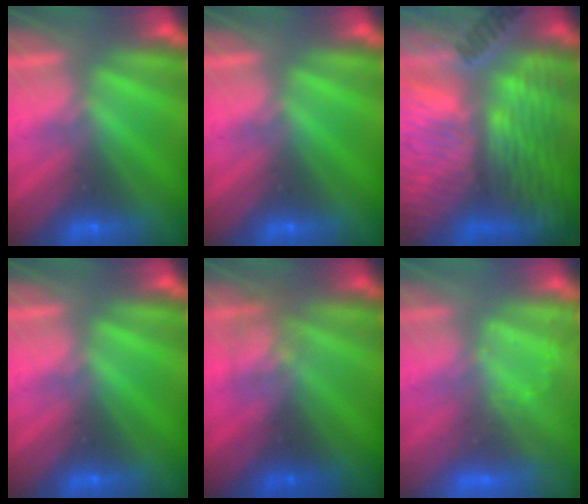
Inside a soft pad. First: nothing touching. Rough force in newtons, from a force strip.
{"total": 0.0}
{"total": 8.7}
{"total": 0.0}
{"total": 2.4}
{"total": 3.1}